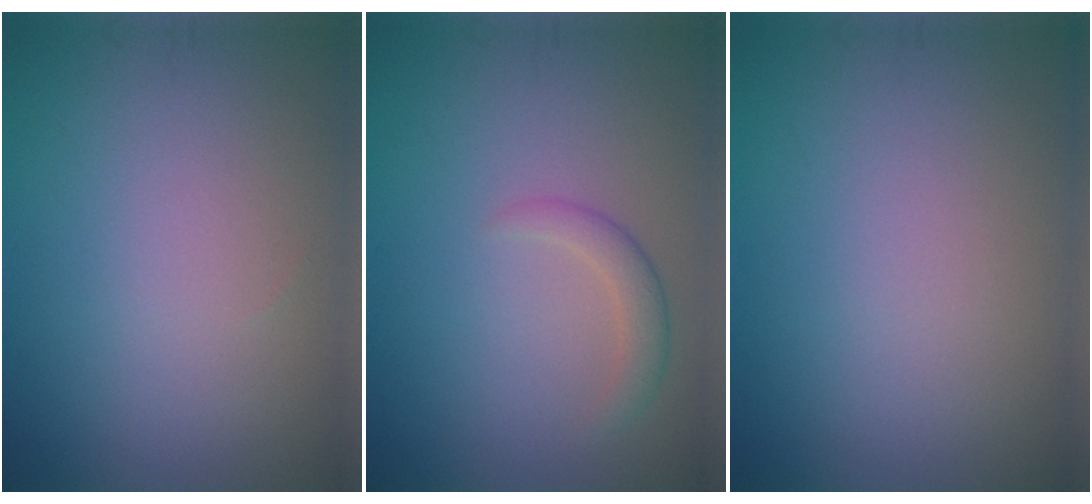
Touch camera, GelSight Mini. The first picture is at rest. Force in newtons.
{"total": 1.8, "press": 1.8, "slide": 0.1}
{"total": 0.0}